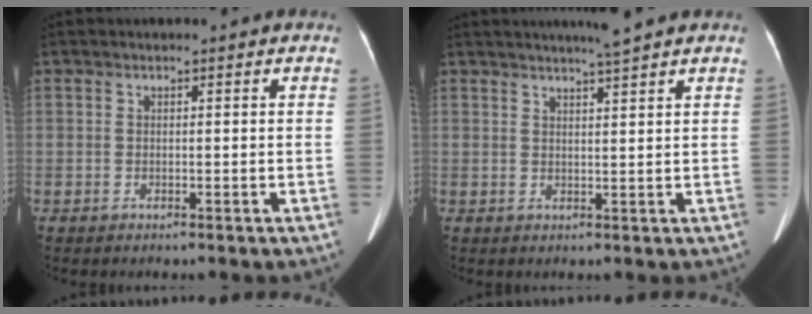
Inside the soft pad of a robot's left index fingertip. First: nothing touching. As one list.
[{"total": 4.1, "force": [3.5, -0.9, 2.0], "torque": [-0.031, 0.002, 0.053]}]